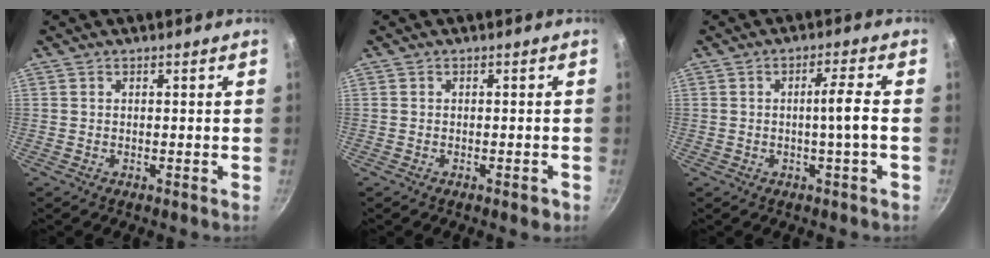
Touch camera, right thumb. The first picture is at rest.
{"total": 1.7, "force": [-0.9, 0.8, 1.2], "torque": [-0.013, 0.010, -0.011]}
{"total": 4.3, "force": [-0.7, -0.4, 4.3], "torque": [-0.077, 0.010, -0.011]}